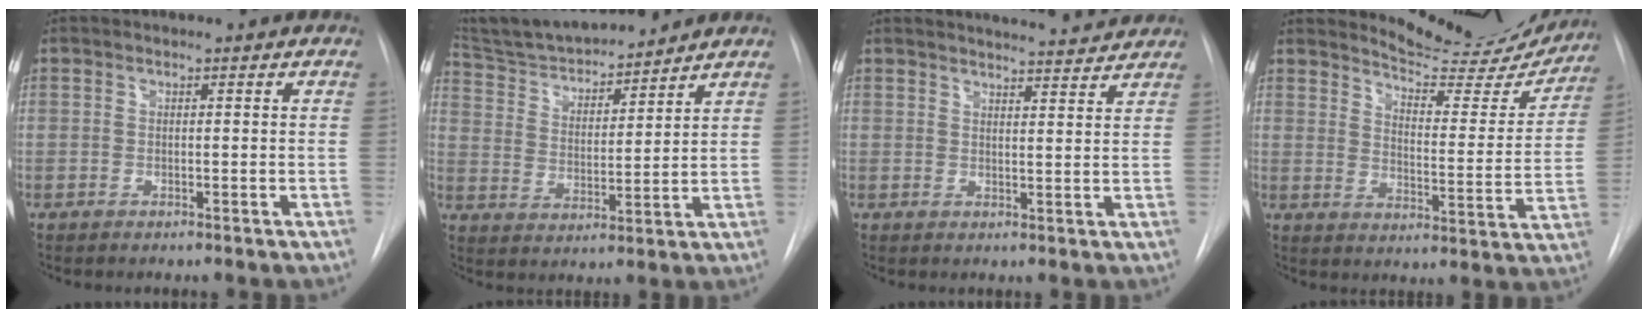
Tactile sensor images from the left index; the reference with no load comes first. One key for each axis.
{"total": 14.3, "fx": 13.3, "fy": 1.8, "fz": 5.0, "tx": -0.088, "ty": 0.007, "tz": 0.232}
{"total": 9.3, "fx": 9.1, "fy": 0.5, "fz": 2.0, "tx": -0.029, "ty": -0.002, "tz": 0.108}
{"total": 16.5, "fx": 15.9, "fy": 2.6, "fz": 3.6, "tx": -0.040, "ty": -0.065, "tz": 0.191}